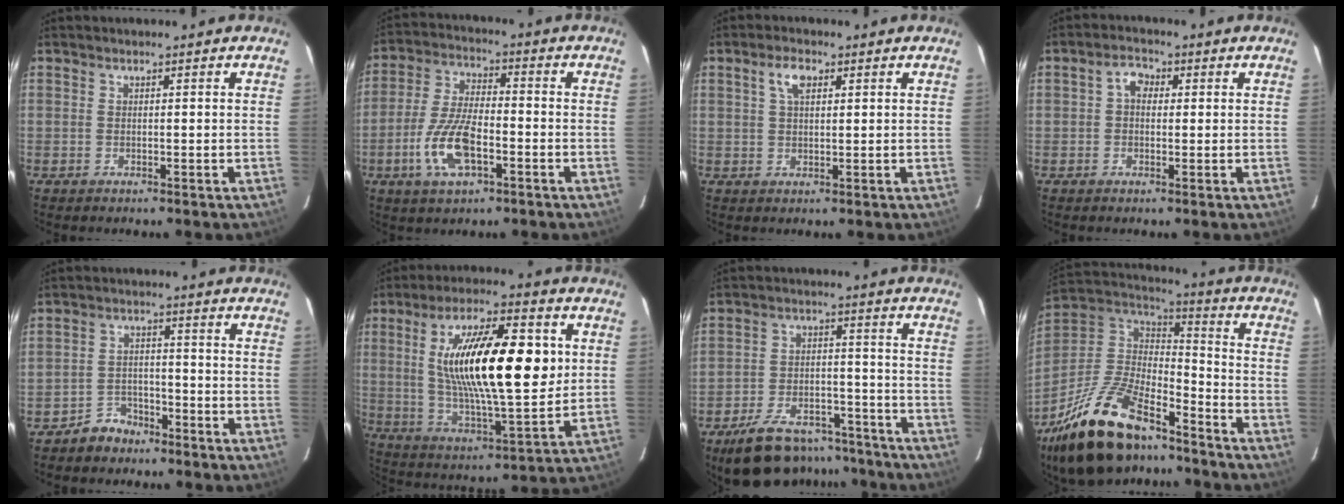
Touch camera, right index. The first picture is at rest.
{"total": 11.3, "force": [-4.4, 4.4, 9.4], "torque": [-0.202, -0.003, -0.082]}
{"total": 3.7, "force": [1.6, 1.8, 2.8], "torque": [-0.053, 0.009, 0.029]}
{"total": 3.1, "force": [0.4, 2.4, 1.9], "torque": [-0.035, 0.014, 0.004]}
{"total": 5.1, "force": [-3.9, 3.2, 0.2], "torque": [-0.016, 0.019, -0.067]}
{"total": 22.6, "force": [4.2, 6.5, 21.2], "torque": [-0.372, 0.007, 0.079]}
{"total": 17.3, "force": [-14.0, 7.6, 6.8], "torque": [-0.144, 0.025, -0.191]}
{"total": 26.0, "force": [-18.6, 10.3, 15.0], "torque": [-0.313, -0.016, -0.316]}